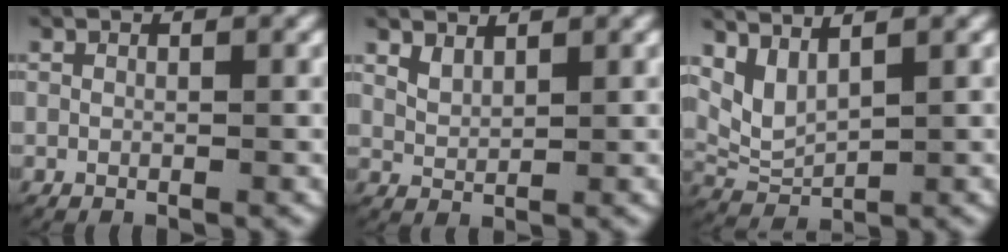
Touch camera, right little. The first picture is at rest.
{"total": 1.5, "force": [1.2, 0.7, 0.6], "torque": [-0.021, -0.005, 0.027]}
{"total": 6.0, "force": [1.7, 4.7, 3.3], "torque": [-0.096, -0.014, 0.034]}